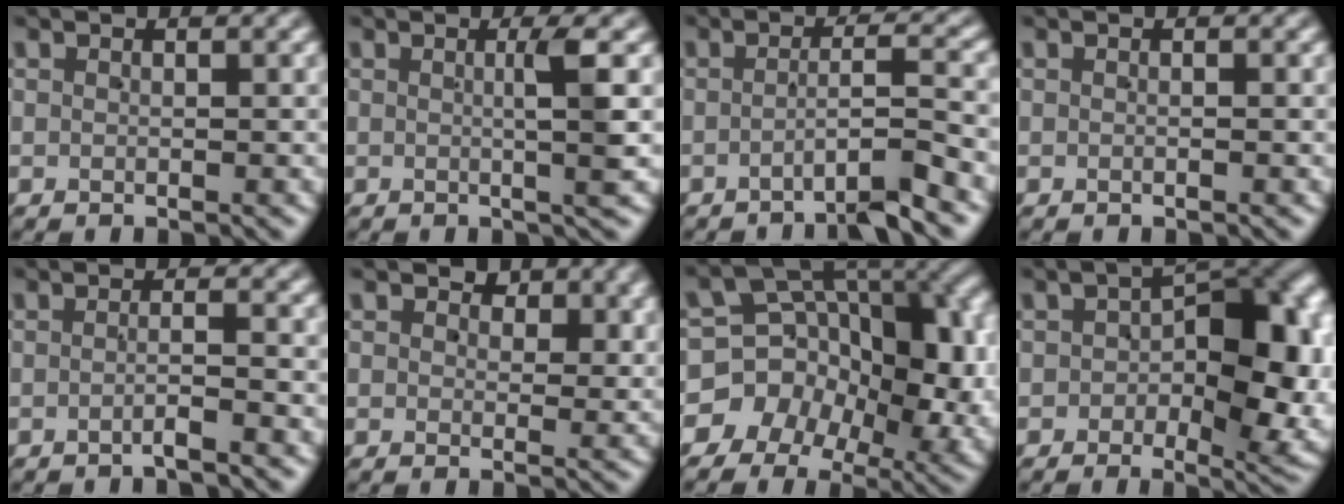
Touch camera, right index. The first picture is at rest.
{"total": 2.6, "force": [0.3, -0.4, 2.6], "torque": [-0.035, 0.003, 0.003]}
{"total": 3.5, "force": [-2.5, -0.3, 2.4], "torque": [-0.038, -0.001, -0.041]}
{"total": 0.0}
{"total": 1.5, "force": [-1.1, -0.2, 1.0], "torque": [-0.015, 0.001, -0.026]}
{"total": 2.0, "force": [1.2, 1.3, 0.9], "torque": [-0.007, -0.008, 0.020]}
{"total": 16.3, "force": [-0.9, 13.2, 9.6], "torque": [-0.199, -0.034, -0.016]}
{"total": 9.3, "force": [-0.7, 4.5, 8.1], "torque": [-0.093, 0.000, -0.010]}